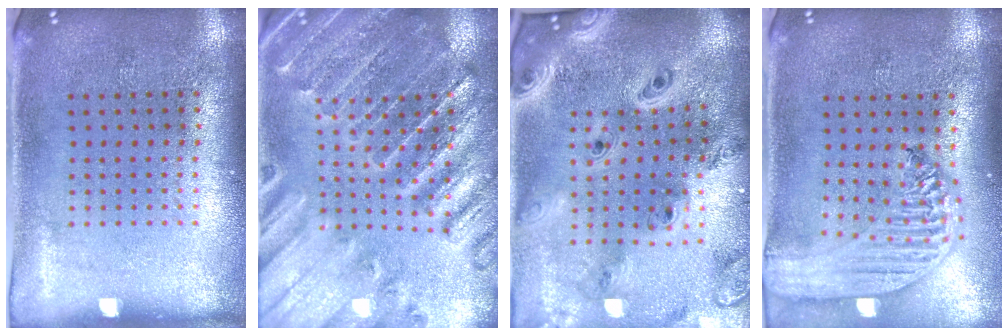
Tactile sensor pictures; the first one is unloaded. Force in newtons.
{"total": 2.0, "press": 2.0, "slide": 0.1}
{"total": 4.1, "press": 3.1, "slide": 2.6}
{"total": 2.7, "press": 2.2, "slide": 1.6}